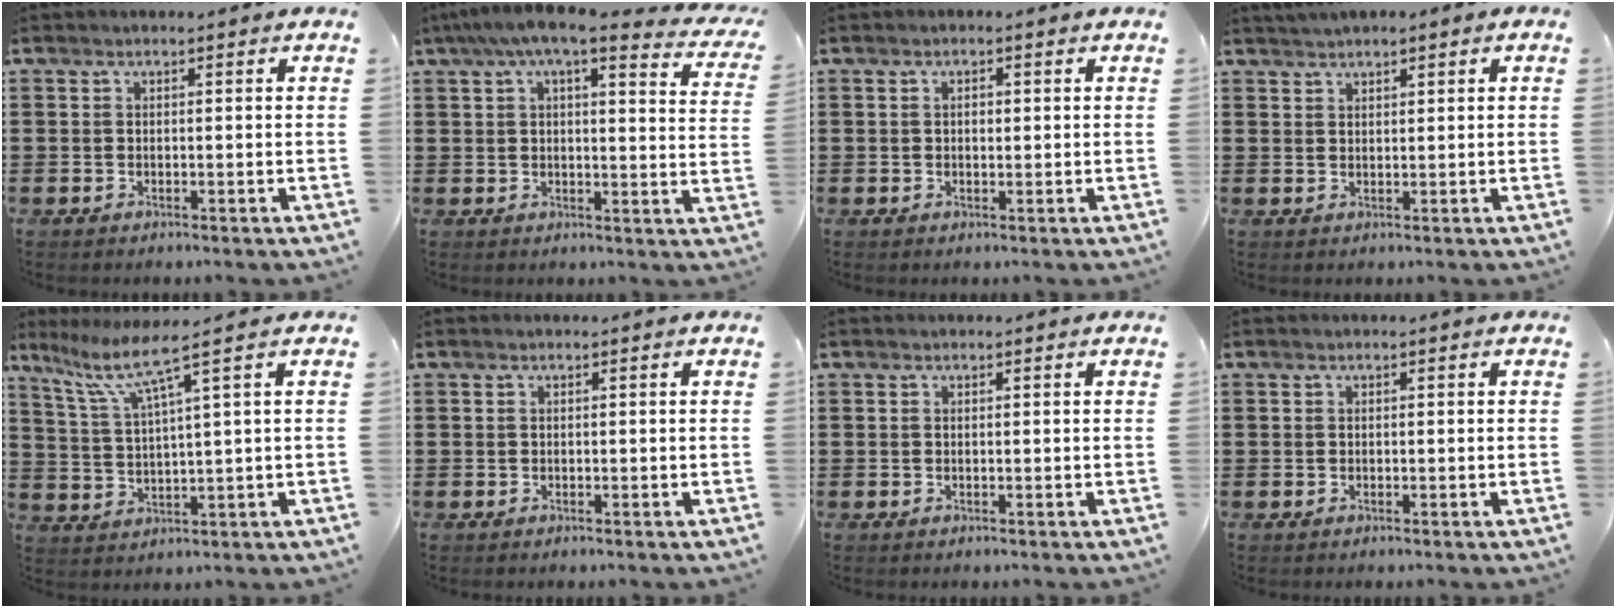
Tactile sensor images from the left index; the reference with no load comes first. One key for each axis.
{"total": 6.9, "fx": 5.5, "fy": 0.5, "fz": 4.3, "tx": -0.096, "ty": -0.021, "tz": 0.090}
{"total": 1.3, "fx": 0.3, "fy": 0.6, "fz": 1.1, "tx": -0.023, "ty": 0.005, "tz": 0.005}
{"total": 1.5, "fx": 1.4, "fy": 0.3, "fz": 0.4, "tx": -0.010, "ty": 0.004, "tz": 0.028}
{"total": 6.6, "fx": 3.7, "fy": -0.1, "fz": 5.5, "tx": -0.123, "ty": -0.014, "tz": 0.059}
{"total": 0.0}
{"total": 0.0}
{"total": 0.0}